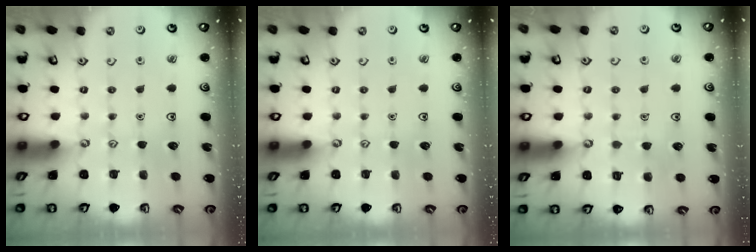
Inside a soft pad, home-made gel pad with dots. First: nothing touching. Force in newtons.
{"total": 0.0}
{"total": 5.0, "press": 4.9, "slide": 0.4}